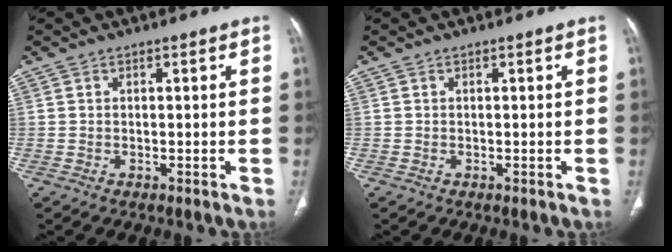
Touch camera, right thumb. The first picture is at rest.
{"total": 0.0}